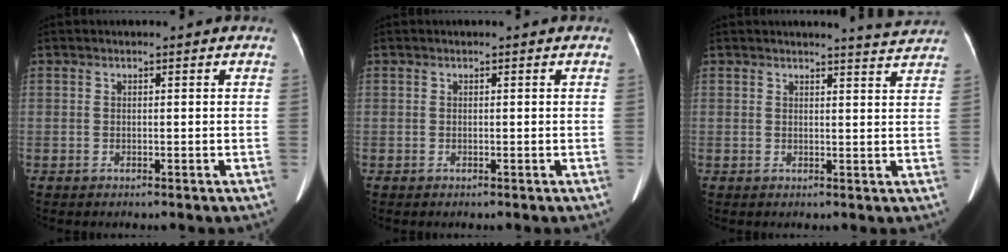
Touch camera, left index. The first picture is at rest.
{"total": 0.0}
{"total": 3.8, "force": [3.8, -0.6, 0.4], "torque": [-0.013, -0.013, 0.035]}